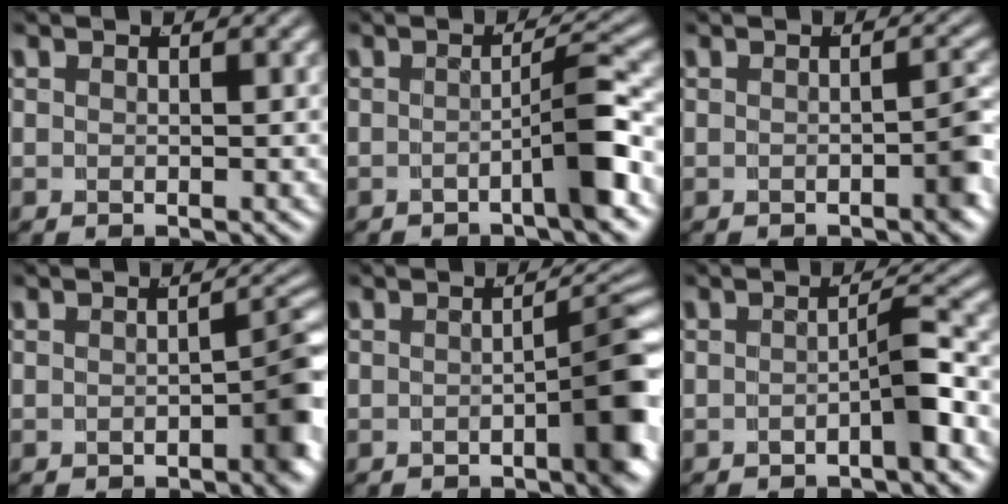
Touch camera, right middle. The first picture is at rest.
{"total": 3.6, "force": [-1.7, -0.1, 3.1], "torque": [-0.036, 0.011, -0.032]}
{"total": 1.9, "force": [-0.9, 0.4, 1.7], "torque": [-0.021, 0.002, -0.017]}
{"total": 3.3, "force": [-1.3, 1.1, 2.9], "torque": [-0.031, -0.002, -0.021]}
{"total": 4.7, "force": [-1.6, 1.0, 4.3], "torque": [-0.047, 0.003, -0.028]}
{"total": 2.4, "force": [-1.3, -0.2, 2.0], "torque": [-0.017, 0.008, -0.026]}